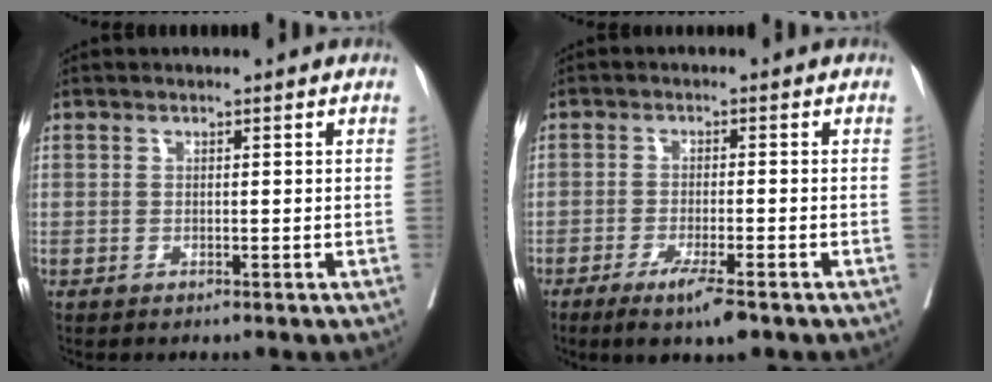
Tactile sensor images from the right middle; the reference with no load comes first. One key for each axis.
{"total": 5.9, "fx": -3.8, "fy": 0.3, "fz": 4.5, "tx": -0.076, "ty": -0.014, "tz": -0.063}